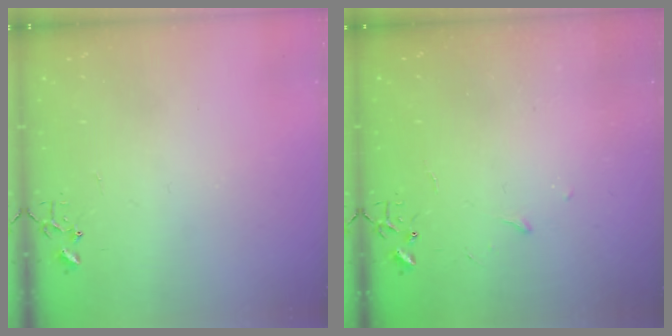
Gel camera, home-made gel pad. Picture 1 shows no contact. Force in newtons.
{"total": 3.6, "press": 3.5, "slide": 0.5}